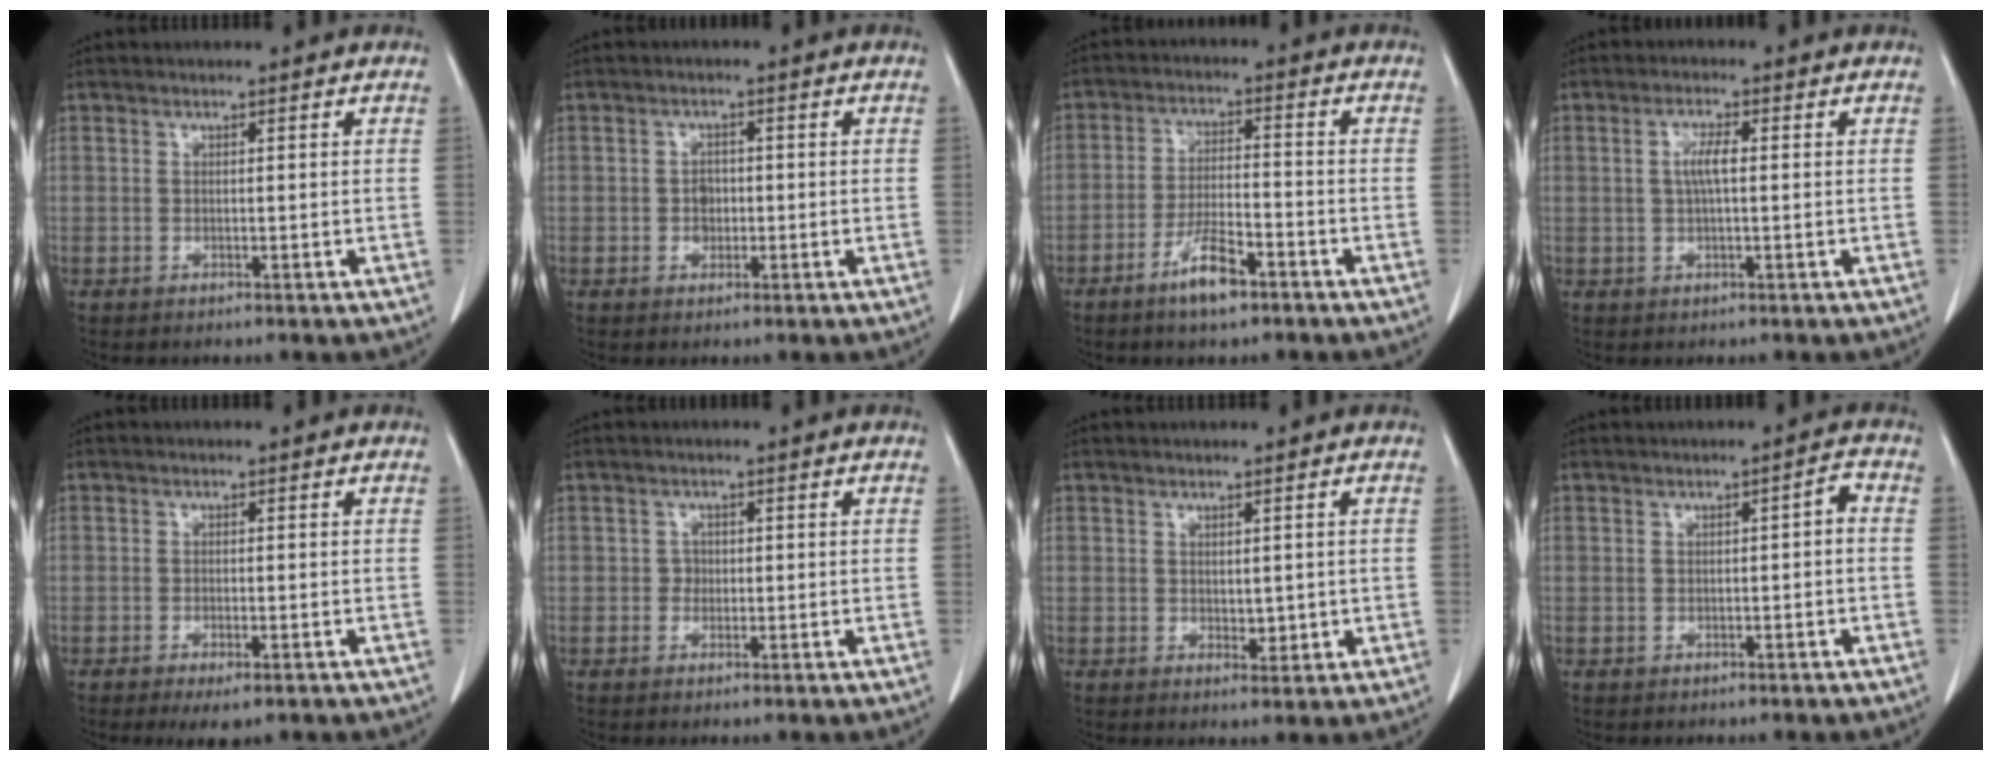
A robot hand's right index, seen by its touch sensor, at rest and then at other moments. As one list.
[{"total": 2.1, "force": [-0.3, 1.7, 1.2], "torque": [-0.016, 0.005, -0.003]}, {"total": 6.9, "force": [-4.3, 1.5, 5.1], "torque": [-0.100, -0.004, -0.077]}, {"total": 3.3, "force": [0.3, 0.6, 3.2], "torque": [-0.065, 0.005, 0.006]}, {"total": 3.6, "force": [-2.3, 1.0, 2.5], "torque": [-0.036, -0.005, -0.030]}, {"total": 1.2, "force": [-0.2, 1.1, 0.3], "torque": [0.000, 0.005, -0.004]}, {"total": 2.2, "force": [0.1, 1.3, 1.7], "torque": [-0.020, -0.005, 0.009]}, {"total": 1.8, "force": [-0.3, 0.5, 1.7], "torque": [-0.024, 0.009, -0.004]}]